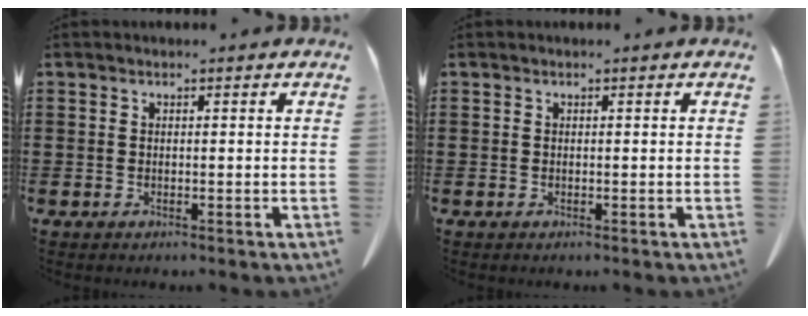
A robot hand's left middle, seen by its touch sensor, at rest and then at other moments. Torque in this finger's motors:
{"motor_torque": [0.00, 0.00, -0.01, 0.01]}